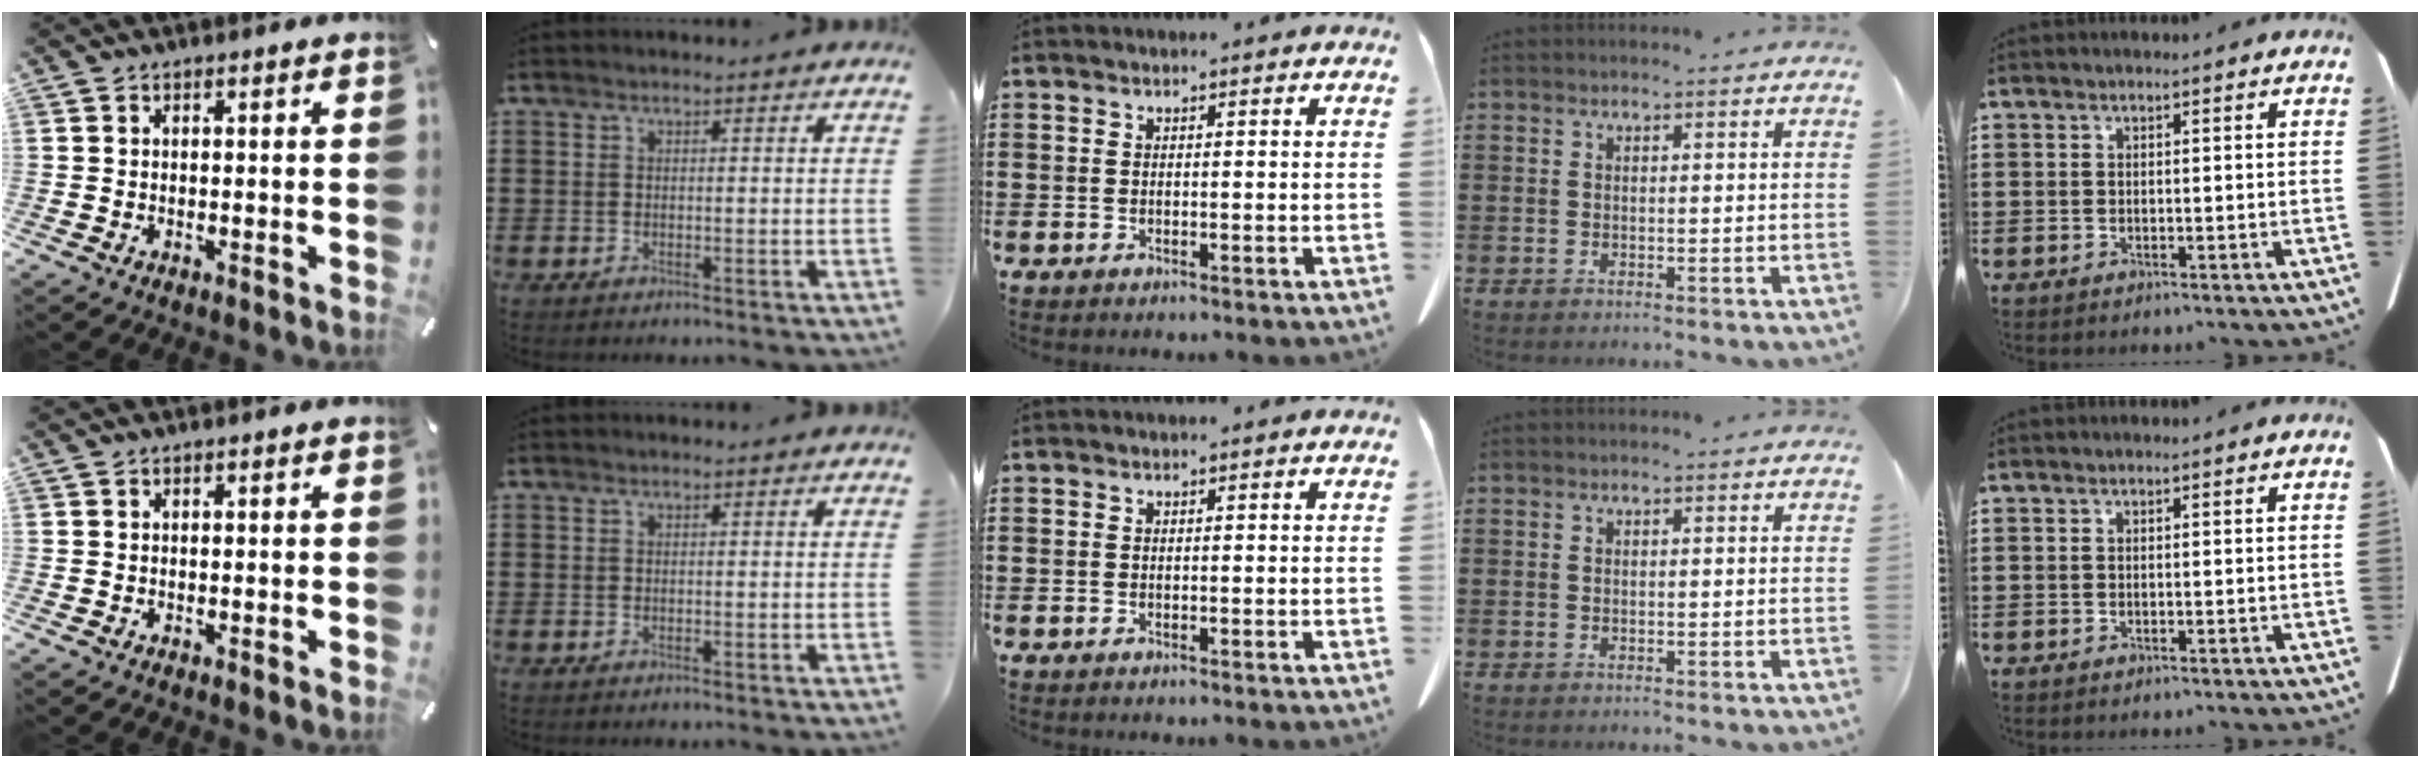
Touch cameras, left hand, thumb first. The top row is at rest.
{}